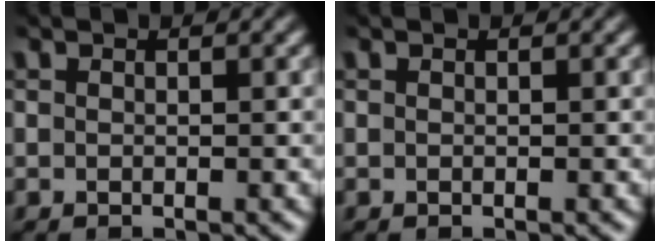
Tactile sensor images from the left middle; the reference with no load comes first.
{"total": 0.0}